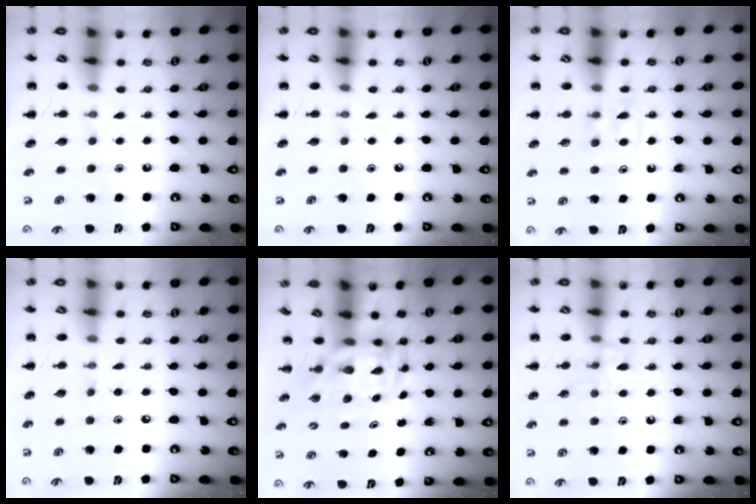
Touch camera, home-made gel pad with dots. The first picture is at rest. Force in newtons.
{"total": 0.0}
{"total": 5.3, "press": 5.0, "slide": 1.8}
{"total": 2.4, "press": 2.3, "slide": 0.8}
{"total": 3.1, "press": 3.1, "slide": 0.7}
{"total": 10.6, "press": 10.6, "slide": 0.7}